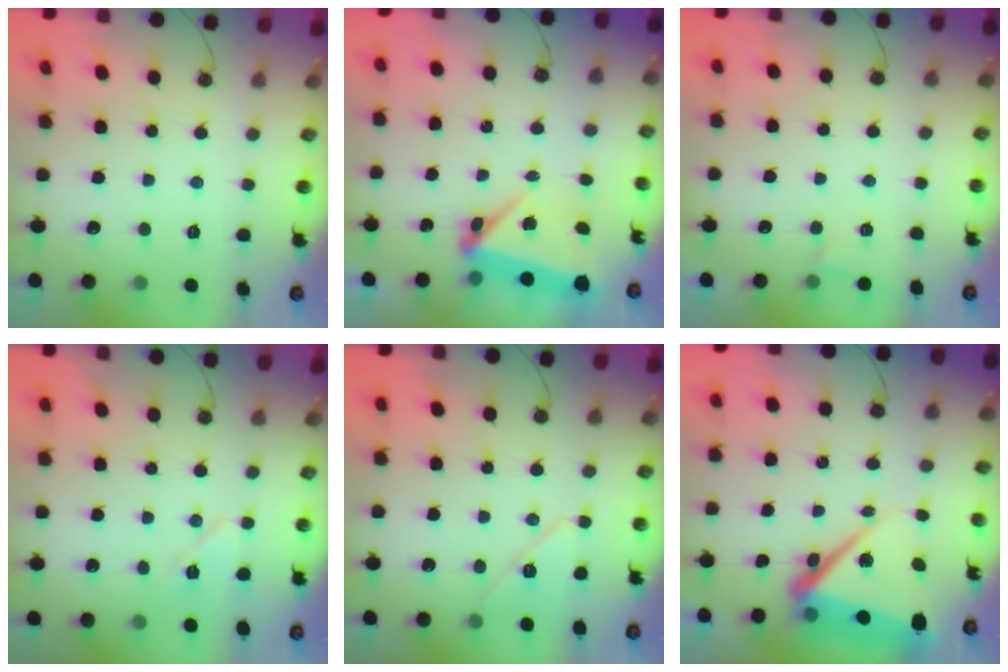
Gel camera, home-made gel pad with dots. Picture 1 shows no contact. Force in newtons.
{"total": 11.3, "press": 7.2, "slide": 8.7}
{"total": 2.0, "press": 1.9, "slide": 0.3}
{"total": 11.7, "press": 4.9, "slide": 10.7}
{"total": 9.3, "press": 8.9, "slide": 2.7}
{"total": 14.1, "press": 11.3, "slide": 8.5}